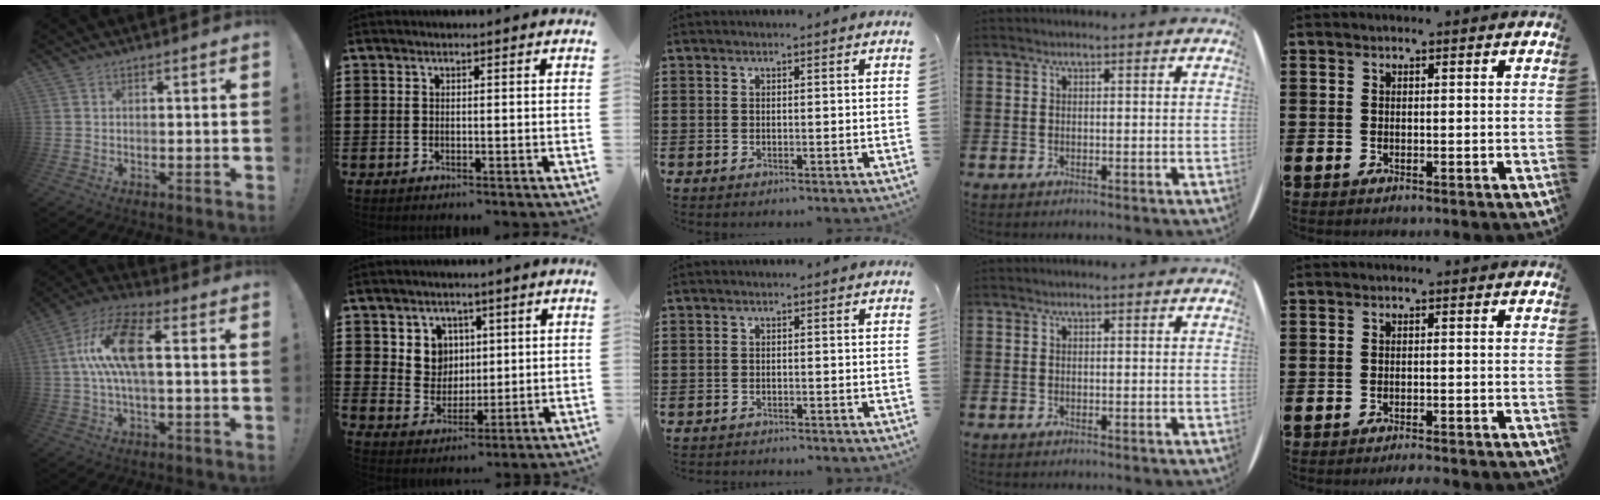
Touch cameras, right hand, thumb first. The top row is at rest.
{"thumb": {"total": 14.8, "force": [1.5, 6.2, 13.4], "torque": [-0.245, 0.006, 0.022]}, "index": {"total": 5.6, "force": [2.2, 5.0, 1.1], "torque": [-0.042, 0.008, 0.039]}, "middle": {"total": 0.9, "force": [-0.9, 0.0, 0.0], "torque": [-0.002, 0.001, -0.019]}, "little": {"total": 1.3, "force": [-1.2, -0.1, 0.2], "torque": [-0.004, 0.001, -0.025]}}